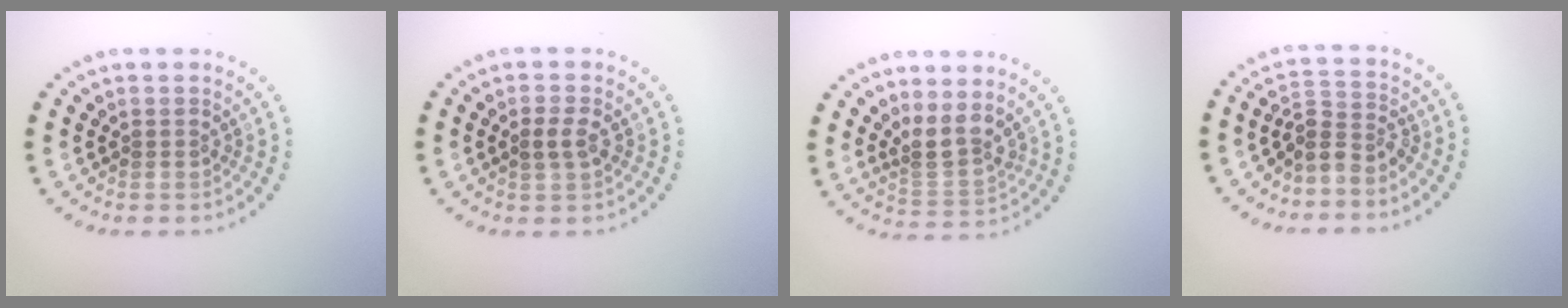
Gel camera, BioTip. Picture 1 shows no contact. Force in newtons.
{"total": 1.9, "press": 1.9, "slide": 0.1}
{"total": 3.0, "press": 2.3, "slide": 1.8}
{"total": 2.8, "press": 2.0, "slide": 1.9}